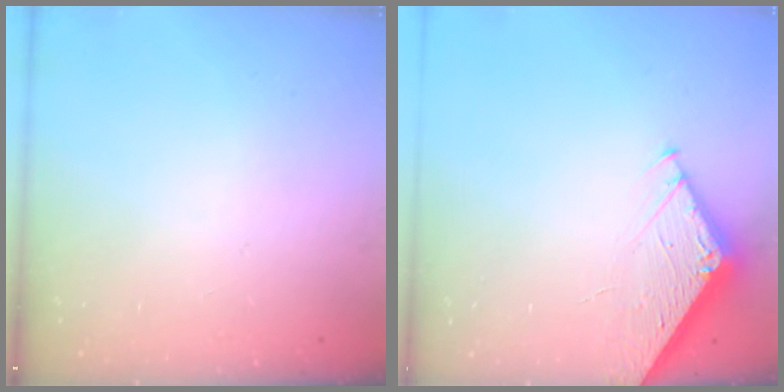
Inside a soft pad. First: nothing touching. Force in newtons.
{"total": 4.7, "press": 4.7, "slide": 0.5}